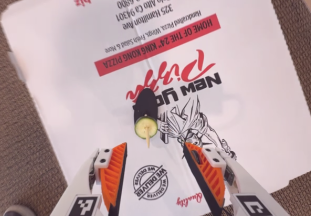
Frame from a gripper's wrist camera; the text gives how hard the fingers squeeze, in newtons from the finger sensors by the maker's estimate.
{"total": 0.0}